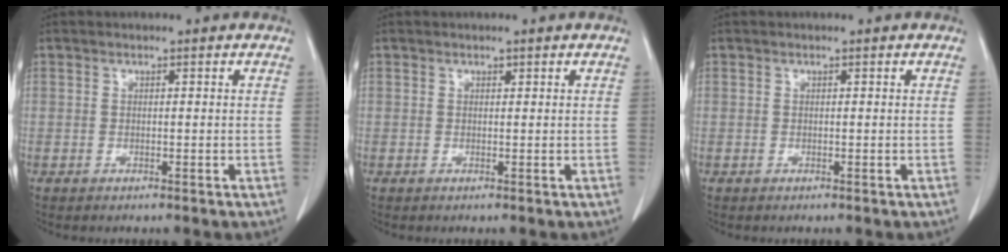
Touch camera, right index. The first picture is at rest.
{"total": 0.0}
{"total": 0.0}